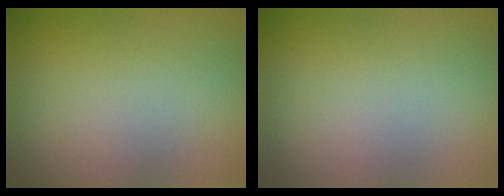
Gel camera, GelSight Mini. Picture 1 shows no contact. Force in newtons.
{"total": 0.0}